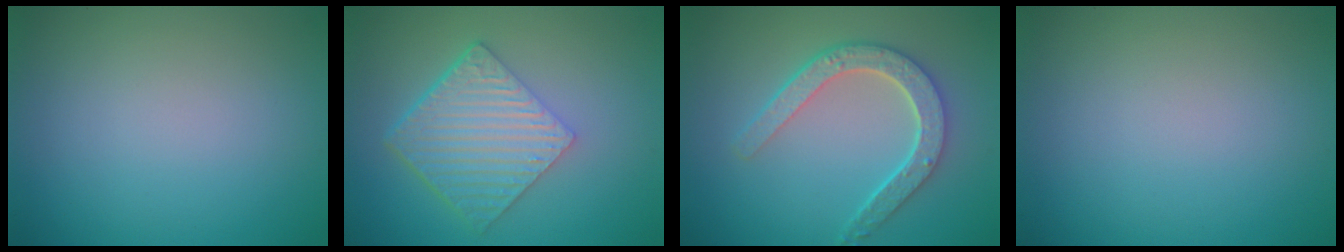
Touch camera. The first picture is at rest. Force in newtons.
{"total": 6.4, "press": 4.3, "slide": 4.8}
{"total": 4.5, "press": 3.6, "slide": 2.8}
{"total": 0.0}